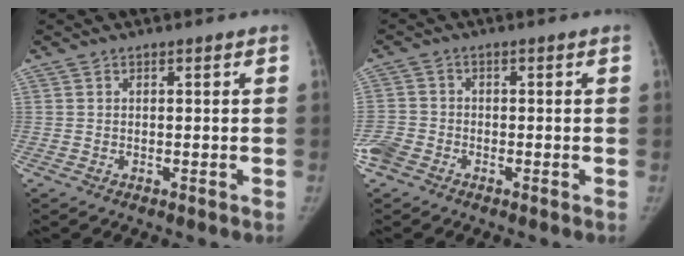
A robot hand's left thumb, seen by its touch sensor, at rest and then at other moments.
{"total": 5.0, "force": [-2.7, 3.6, 2.1], "torque": [-0.052, 0.008, -0.055]}